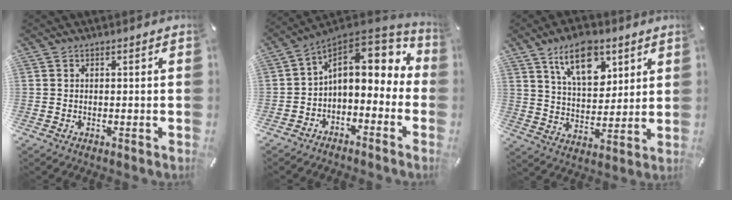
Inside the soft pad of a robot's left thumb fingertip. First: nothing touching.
{"total": 12.3, "force": [2.9, 8.0, 8.8], "torque": [-0.136, -0.018, 0.048]}
{"total": 13.7, "force": [7.7, 7.6, 8.3], "torque": [-0.126, -0.025, 0.134]}